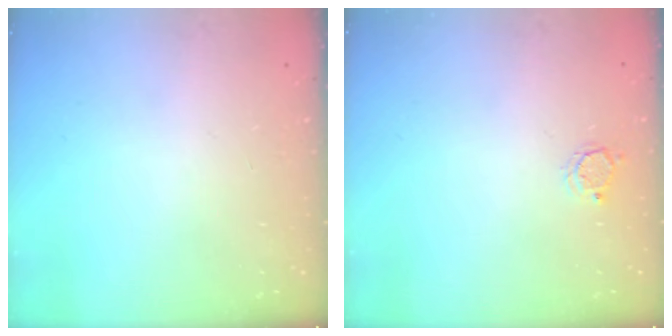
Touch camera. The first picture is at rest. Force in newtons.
{"total": 3.3, "press": 3.3, "slide": 0.4}